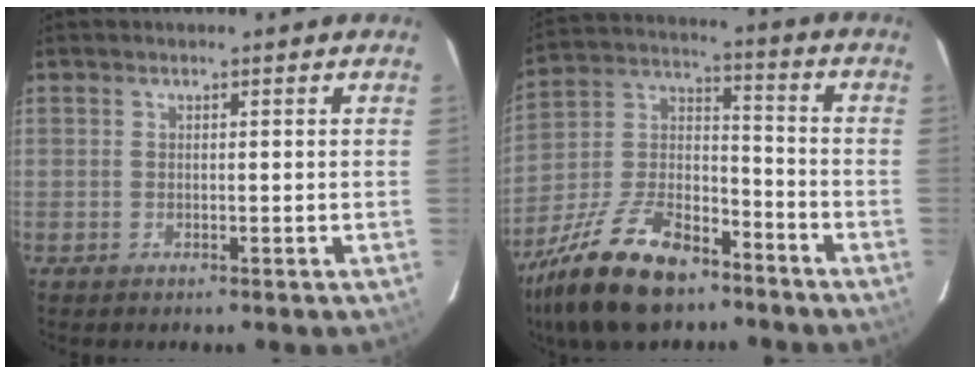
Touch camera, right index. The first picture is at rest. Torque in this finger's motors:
{"motor_torque": [1.04, -1.10, 0.80, 0.16]}